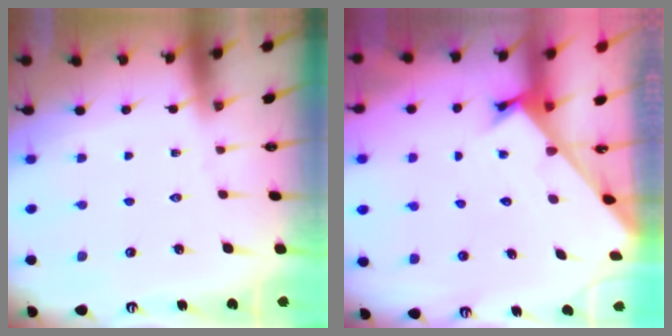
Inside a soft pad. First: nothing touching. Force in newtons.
{"total": 2.3, "press": 2.3, "slide": 0.2}